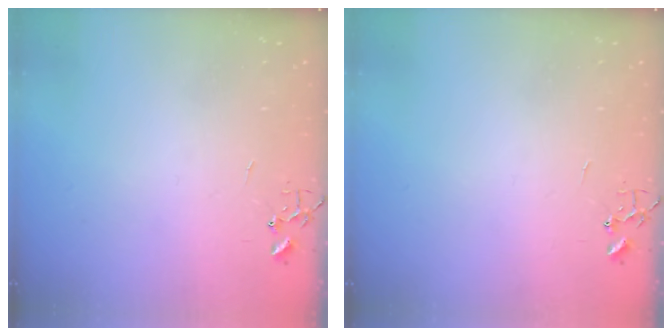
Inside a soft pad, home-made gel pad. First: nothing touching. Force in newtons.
{"total": 0.0}